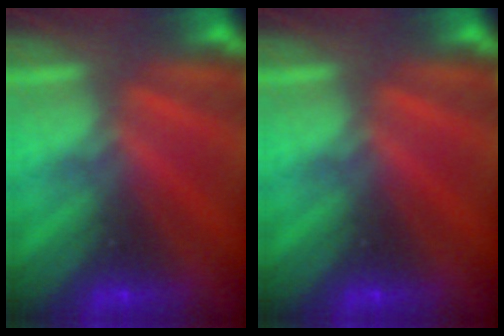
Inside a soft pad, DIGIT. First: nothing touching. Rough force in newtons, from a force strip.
{"total": 0.0}